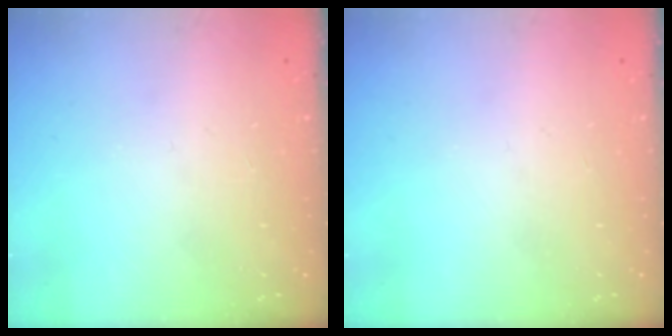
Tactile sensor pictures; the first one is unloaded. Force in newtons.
{"total": 0.0}